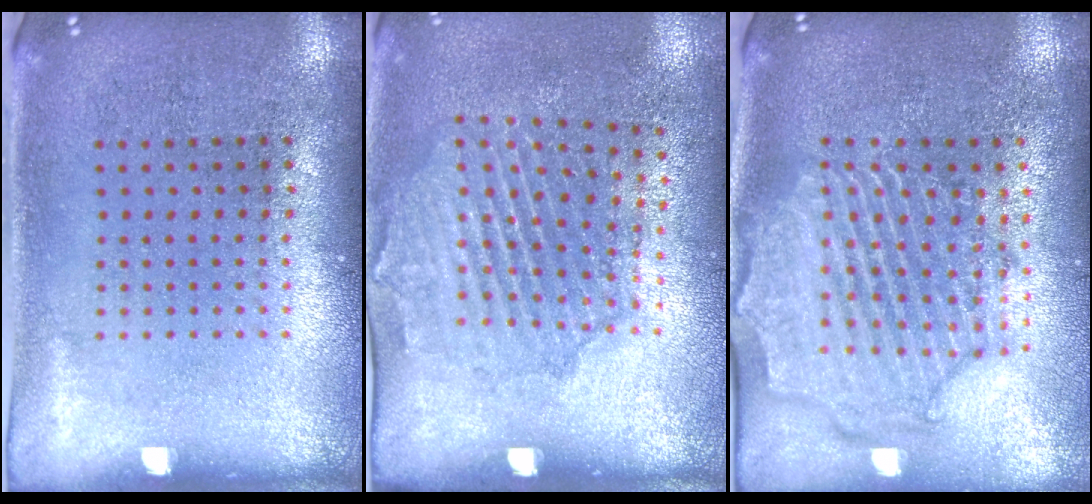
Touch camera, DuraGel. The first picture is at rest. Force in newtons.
{"total": 1.6, "press": 1.4, "slide": 0.8}
{"total": 2.2, "press": 2.1, "slide": 0.8}